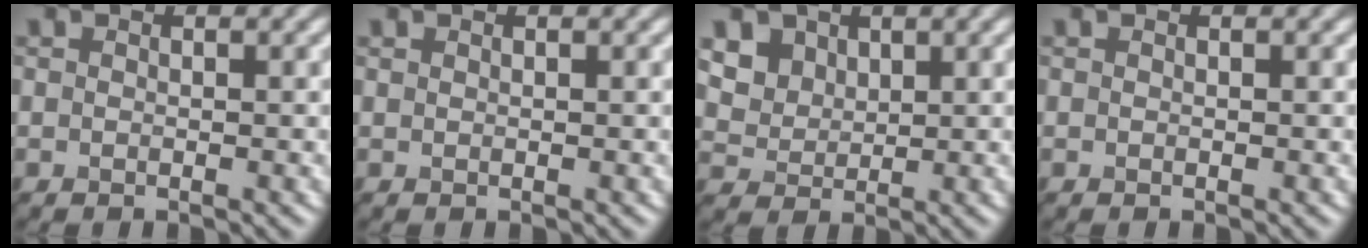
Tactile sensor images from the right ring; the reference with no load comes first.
{"total": 0.8, "force": [-0.2, -0.6, -0.5], "torque": [0.001, -0.005, 0.010]}
{"total": 3.9, "force": [2.6, 2.7, 0.9], "torque": [-0.071, 0.007, 0.078]}
{"total": 0.0}